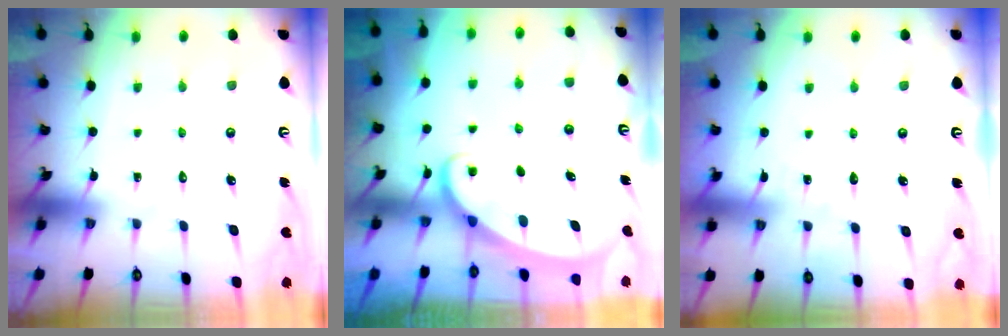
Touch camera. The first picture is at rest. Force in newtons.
{"total": 2.3, "press": 2.3, "slide": 0.3}
{"total": 2.9, "press": 2.9, "slide": 0.3}